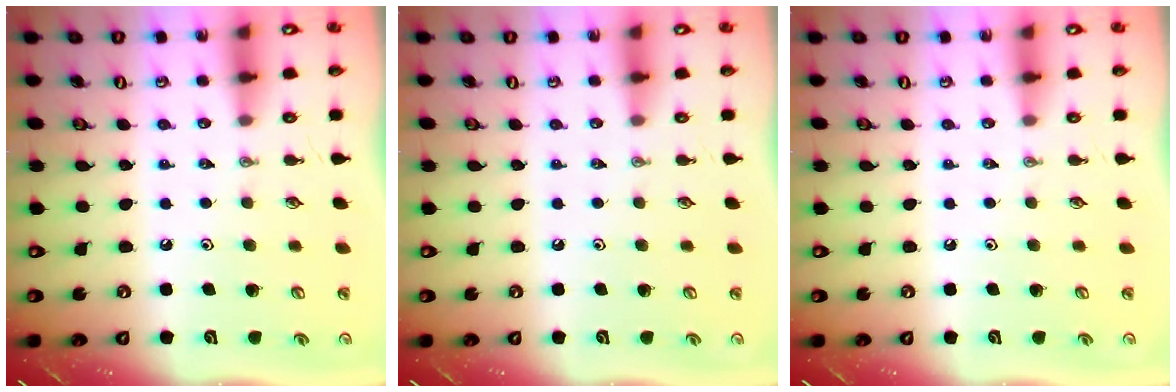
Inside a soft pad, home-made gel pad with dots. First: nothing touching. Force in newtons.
{"total": 0.0}
{"total": 0.0}